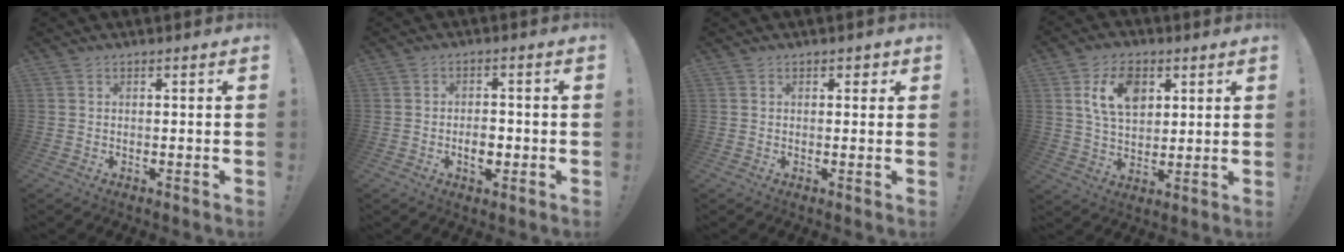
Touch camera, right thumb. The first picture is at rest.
{"total": 4.9, "force": [-1.5, 3.0, 3.6], "torque": [-0.051, 0.003, -0.028]}
{"total": 1.3, "force": [0.5, 1.0, 0.6], "torque": [0.002, -0.002, 0.005]}
{"total": 12.1, "force": [4.8, 8.0, 7.8], "torque": [-0.135, -0.004, 0.088]}